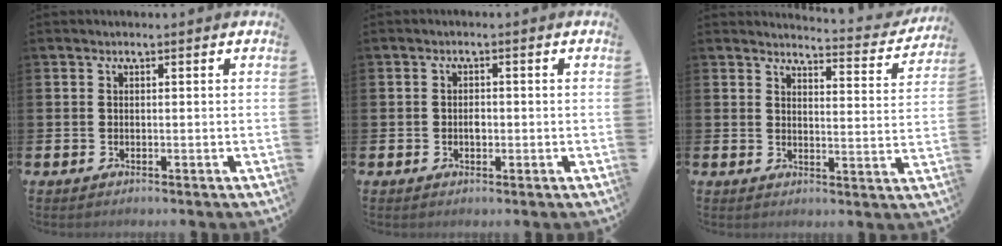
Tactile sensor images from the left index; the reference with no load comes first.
{"total": 1.4, "force": [-0.2, 1.0, 1.0], "torque": [-0.006, 0.000, -0.008]}
{"total": 3.6, "force": [3.5, 0.3, 0.5], "torque": [-0.009, -0.033, 0.056]}